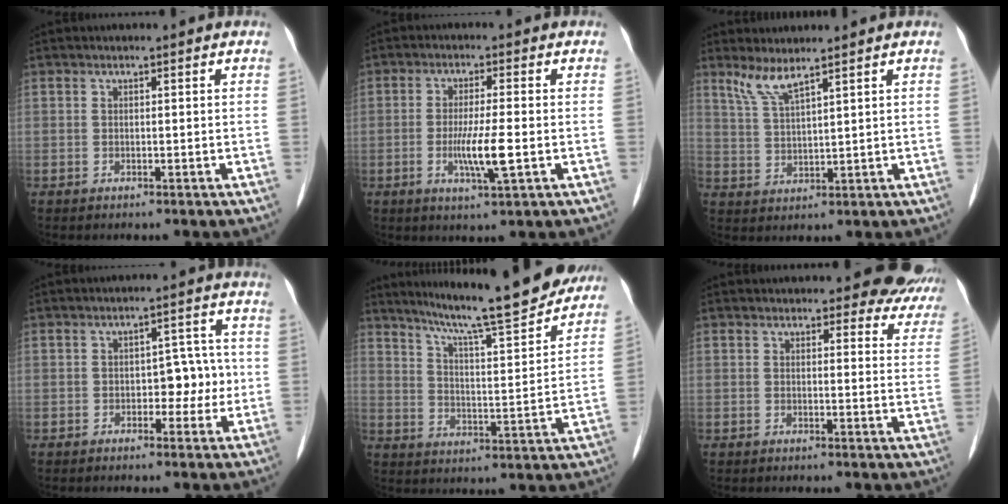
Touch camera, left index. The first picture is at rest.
{"total": 6.1, "force": [-1.5, 0.3, 5.9], "torque": [-0.117, -0.013, -0.028]}
{"total": 4.0, "force": [3.2, 0.1, 2.4], "torque": [-0.058, -0.002, 0.069]}
{"total": 5.2, "force": [-0.9, 2.9, 4.2], "torque": [-0.052, 0.022, -0.012]}
{"total": 16.4, "force": [14.3, 1.0, 7.9], "torque": [-0.127, -0.001, 0.210]}
{"total": 11.1, "force": [10.1, 3.5, 2.8], "torque": [0.009, -0.020, 0.087]}